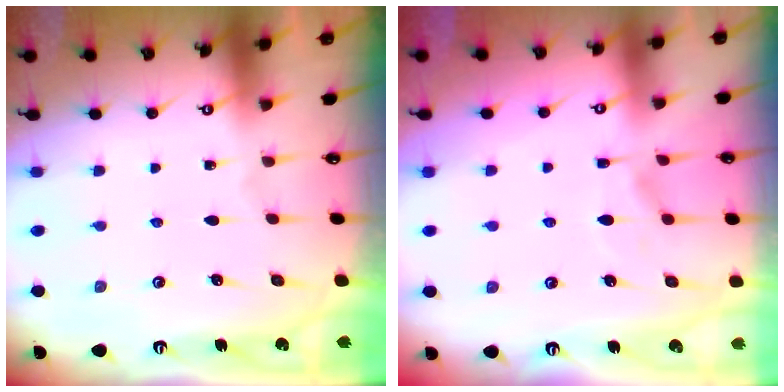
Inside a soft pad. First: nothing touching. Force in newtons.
{"total": 1.3, "press": 0.0, "slide": 1.3}